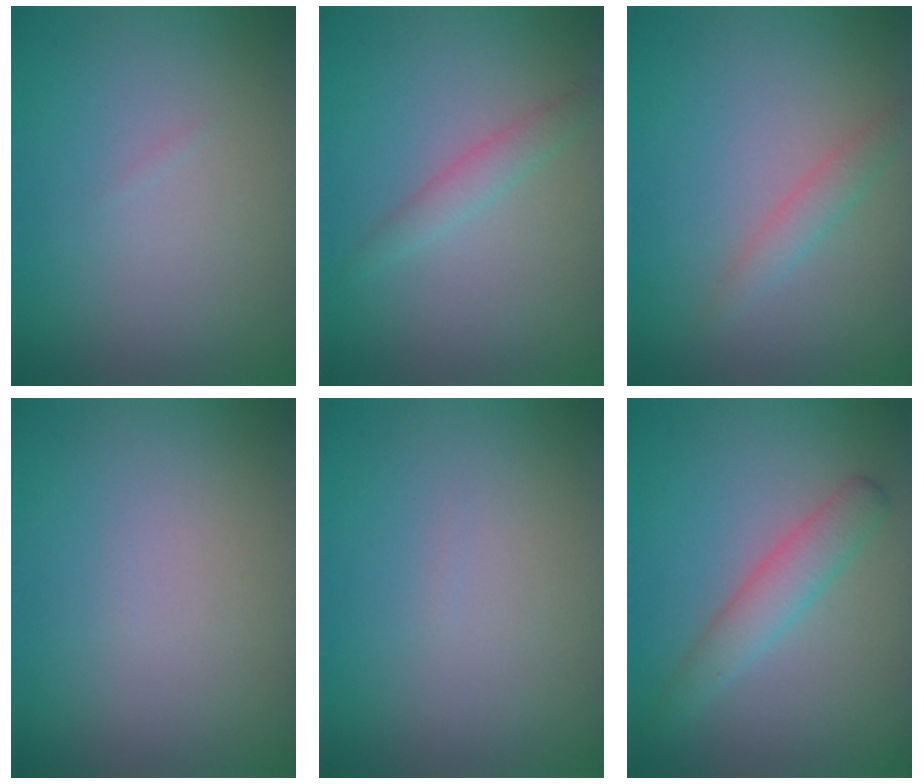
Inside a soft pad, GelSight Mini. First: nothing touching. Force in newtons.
{"total": 1.7, "press": 1.7, "slide": 0.1}
{"total": 1.6, "press": 1.6, "slide": 0.0}
{"total": 0.0}
{"total": 0.0}
{"total": 2.8, "press": 2.7, "slide": 0.1}